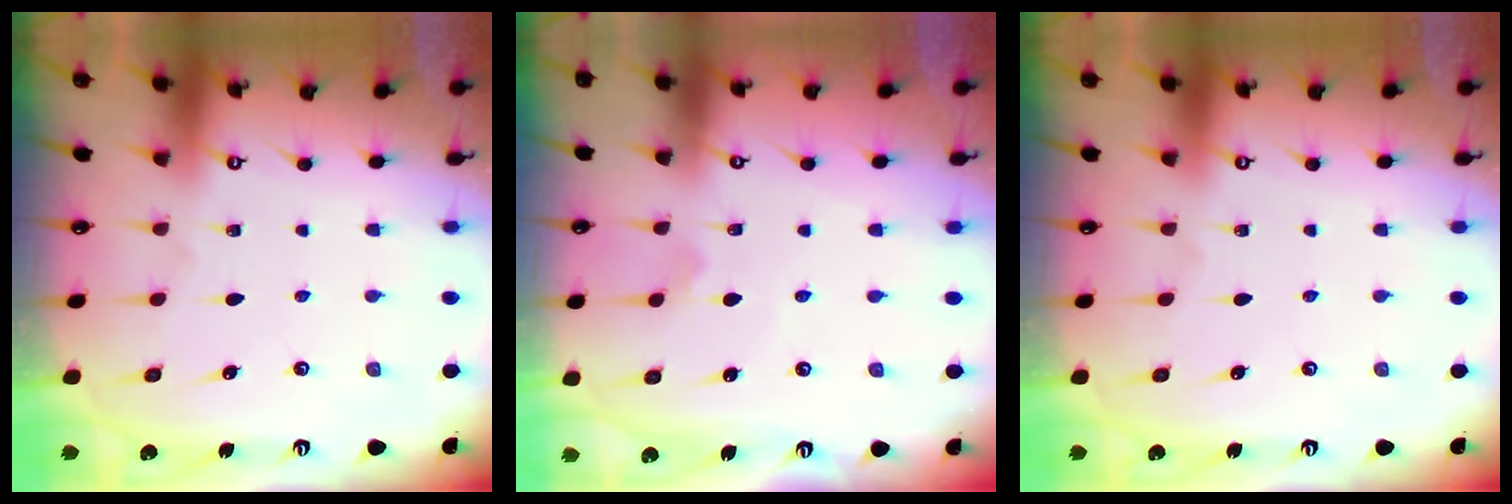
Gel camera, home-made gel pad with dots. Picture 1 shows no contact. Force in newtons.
{"total": 1.7, "press": 1.6, "slide": 0.5}
{"total": 0.0}